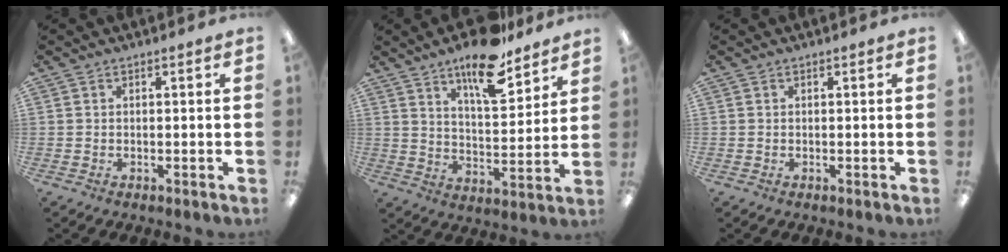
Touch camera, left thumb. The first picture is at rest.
{"total": 14.9, "force": [11.2, 4.8, 8.6], "torque": [-0.132, -0.066, 0.189]}
{"total": 0.0}